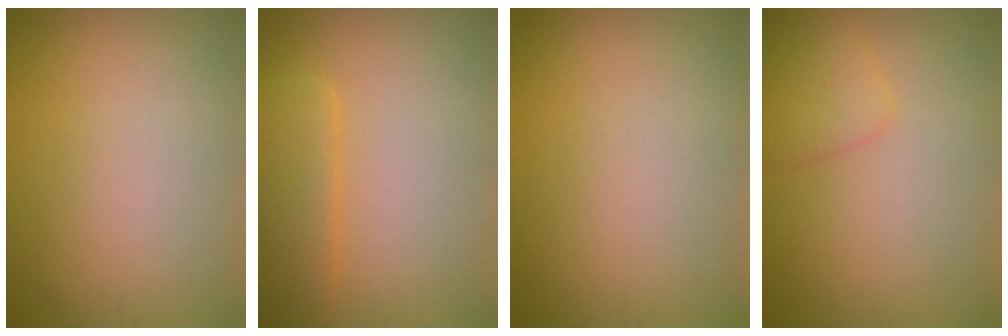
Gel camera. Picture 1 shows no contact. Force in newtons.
{"total": 3.7, "press": 3.7, "slide": 0.4}
{"total": 0.0}
{"total": 1.9, "press": 1.9, "slide": 0.2}